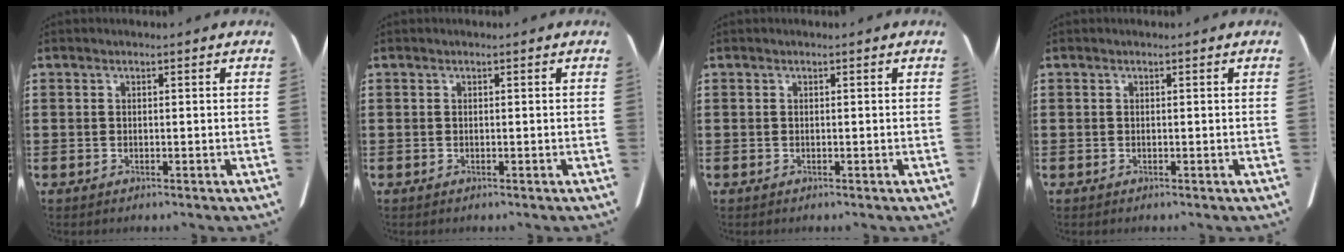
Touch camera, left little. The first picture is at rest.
{"total": 0.0}
{"total": 0.0}
{"total": 0.0}